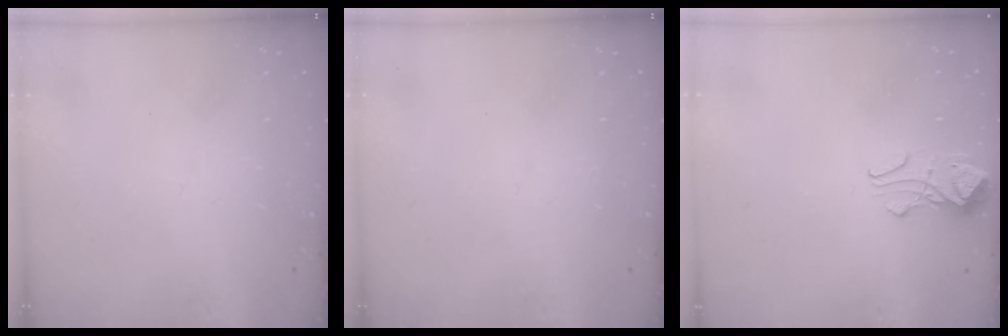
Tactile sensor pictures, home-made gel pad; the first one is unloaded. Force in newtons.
{"total": 0.0}
{"total": 2.9, "press": 2.9, "slide": 0.4}